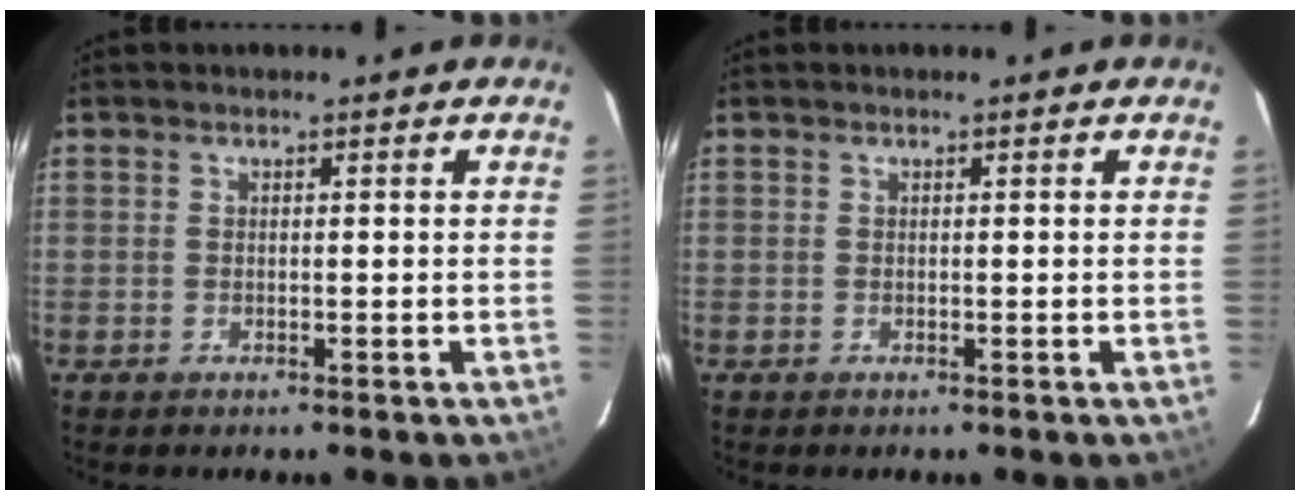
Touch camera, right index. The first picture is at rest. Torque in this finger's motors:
{"motor_torque": [0.00, 0.00, 0.07, 0.00]}